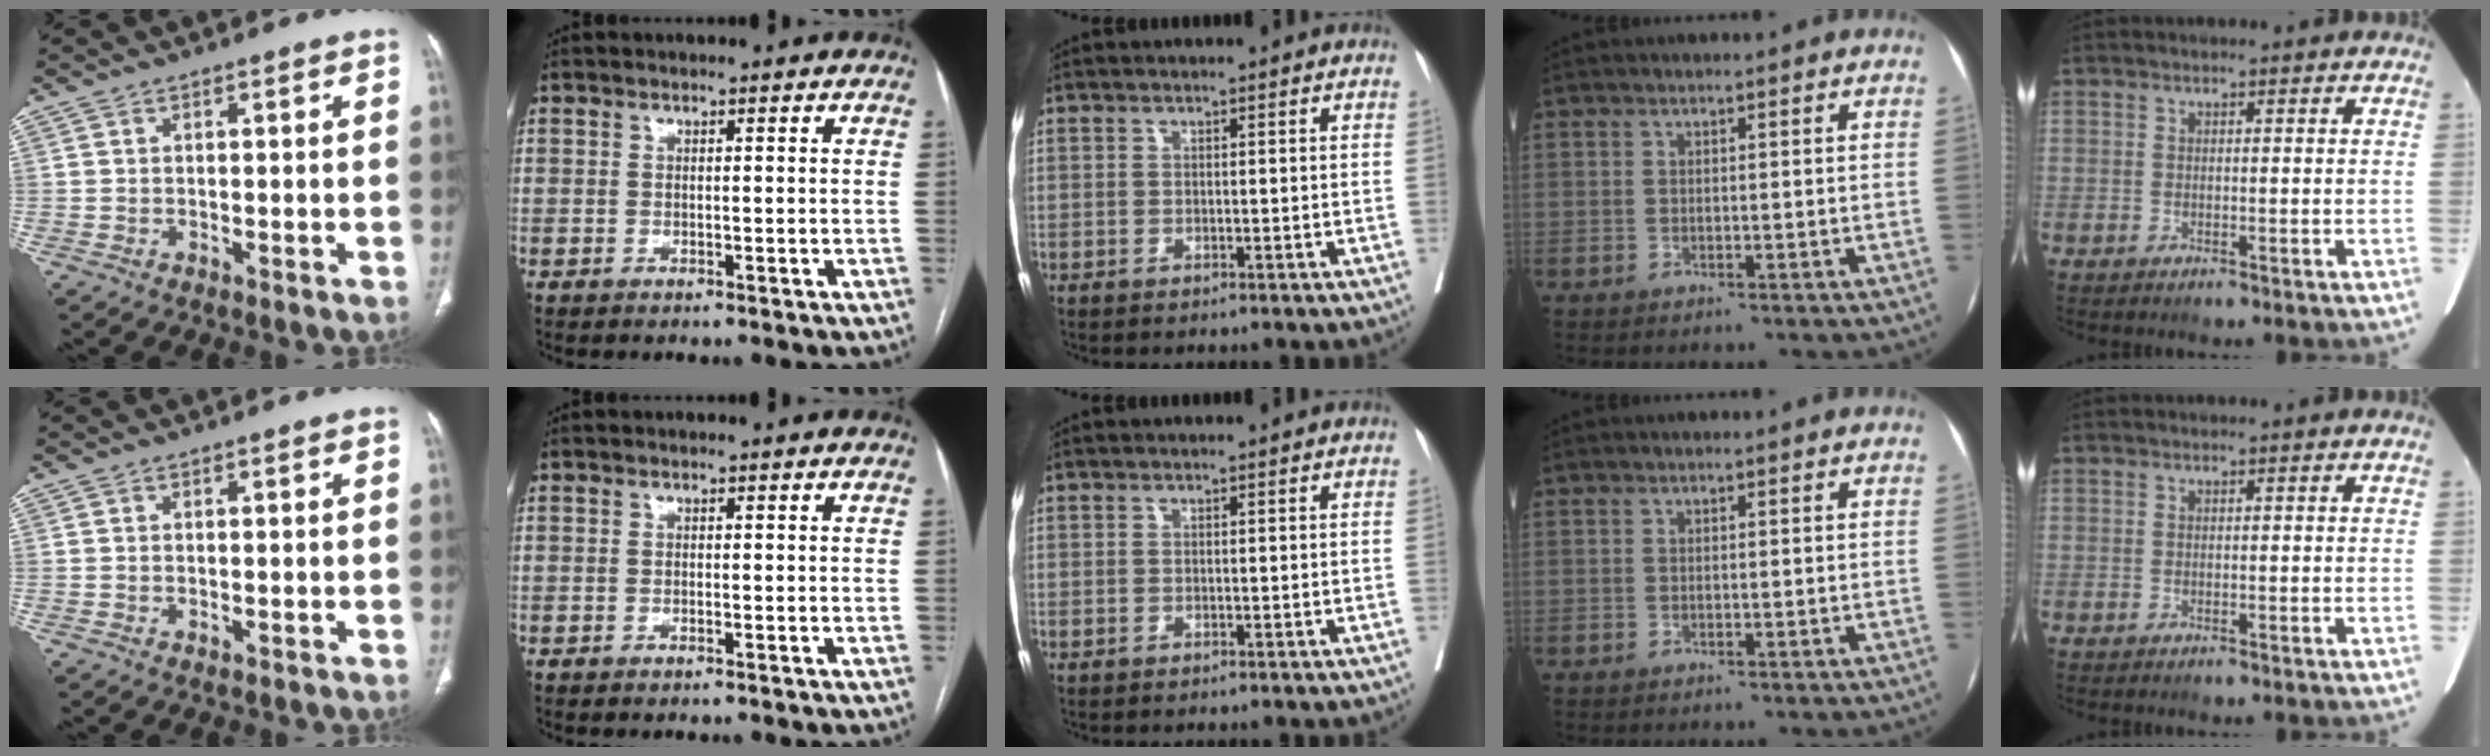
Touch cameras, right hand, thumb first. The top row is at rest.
{"thumb": {"total": 0.6, "force": [-0.2, 0.3, 0.5], "torque": [-0.011, -0.003, -0.001]}}